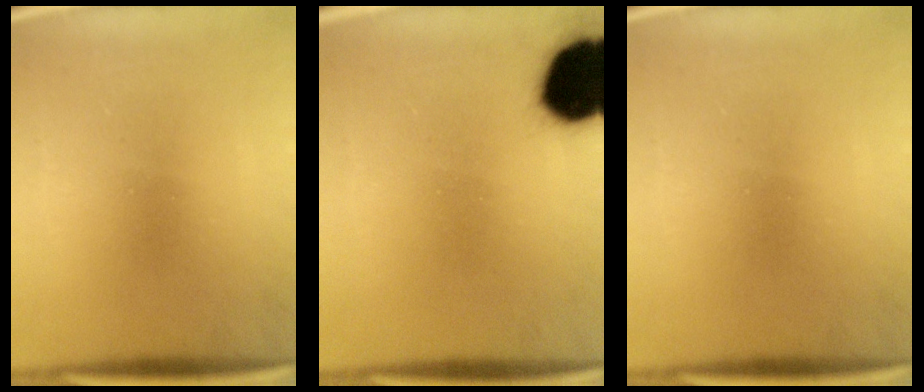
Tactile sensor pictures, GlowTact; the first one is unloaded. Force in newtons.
{"total": 18.0}
{"total": 0.0}